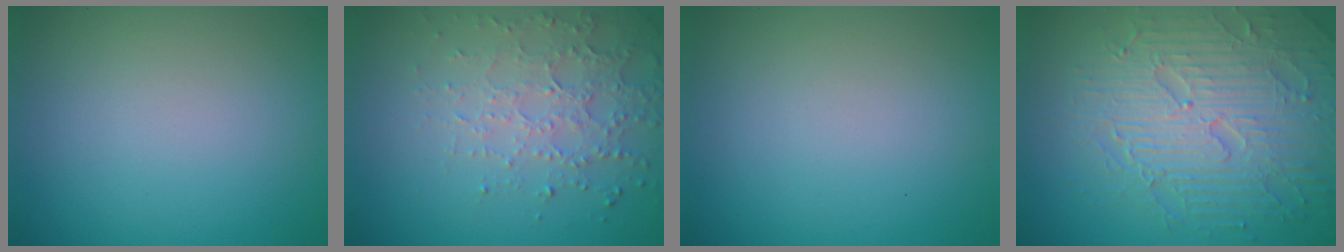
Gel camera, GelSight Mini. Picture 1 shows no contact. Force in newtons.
{"total": 4.7, "press": 3.4, "slide": 3.3}
{"total": 0.0}
{"total": 8.2, "press": 6.1, "slide": 5.5}